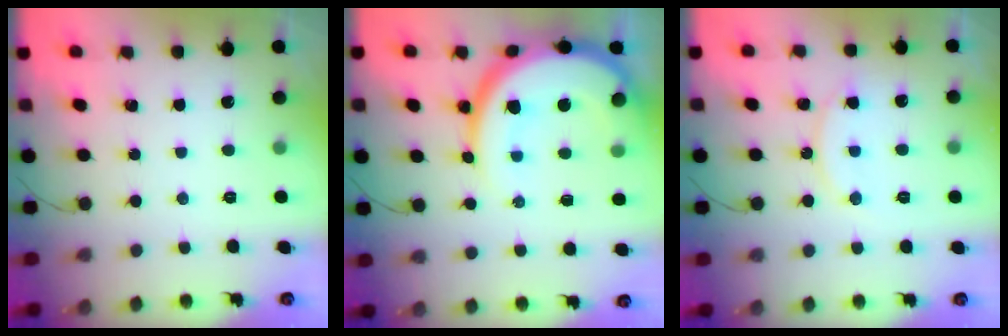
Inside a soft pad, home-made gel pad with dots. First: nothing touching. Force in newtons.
{"total": 18.7, "press": 18.6, "slide": 1.5}
{"total": 10.6, "press": 10.6, "slide": 0.8}